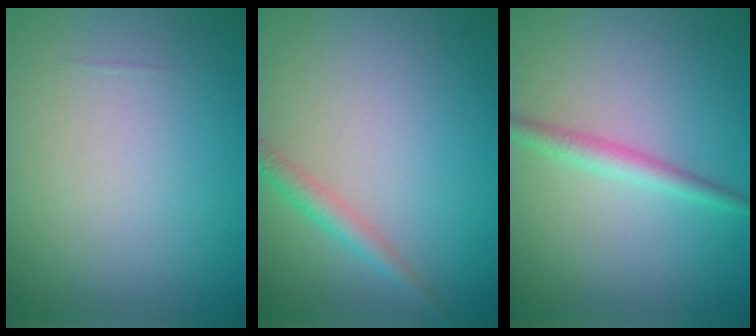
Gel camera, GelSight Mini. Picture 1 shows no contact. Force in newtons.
{"total": 1.9, "press": 1.9, "slide": 0.0}
{"total": 1.9, "press": 1.9, "slide": 0.0}